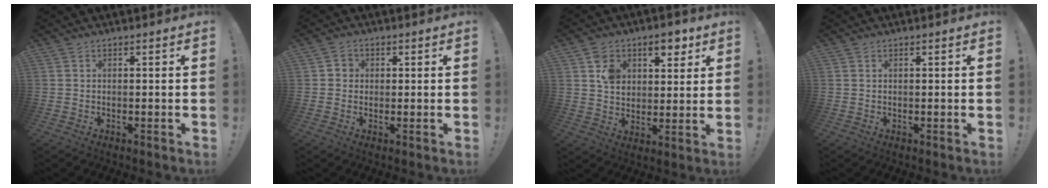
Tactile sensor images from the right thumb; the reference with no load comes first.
{"total": 2.5, "force": [-0.5, 2.3, 0.8], "torque": [-0.014, 0.009, -0.009]}
{"total": 9.4, "force": [5.1, 7.3, 3.1], "torque": [-0.043, -0.026, 0.096]}
{"total": 0.0}